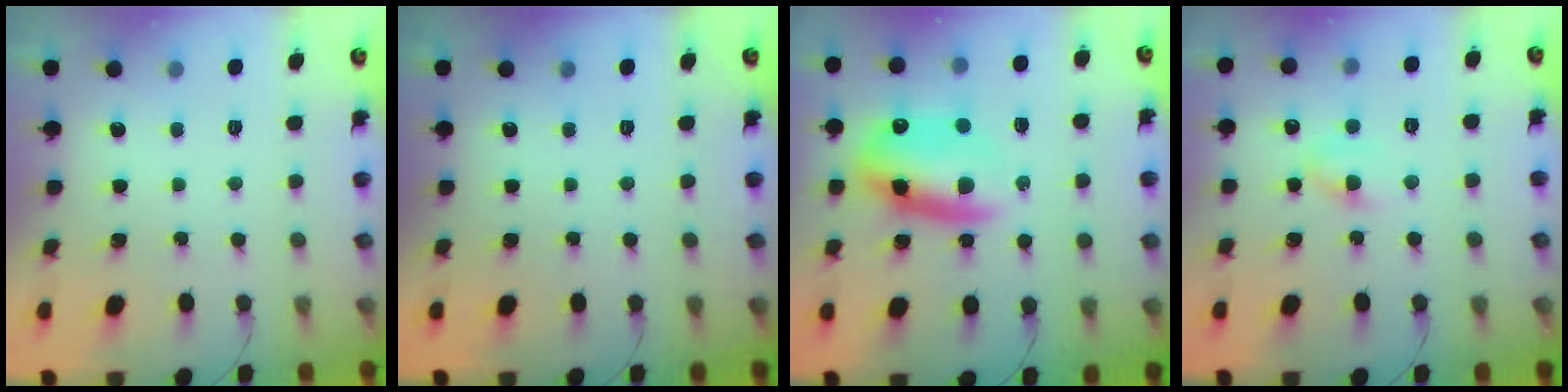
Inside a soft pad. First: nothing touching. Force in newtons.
{"total": 0.0}
{"total": 14.6, "press": 14.2, "slide": 3.6}
{"total": 4.9, "press": 4.8, "slide": 1.3}